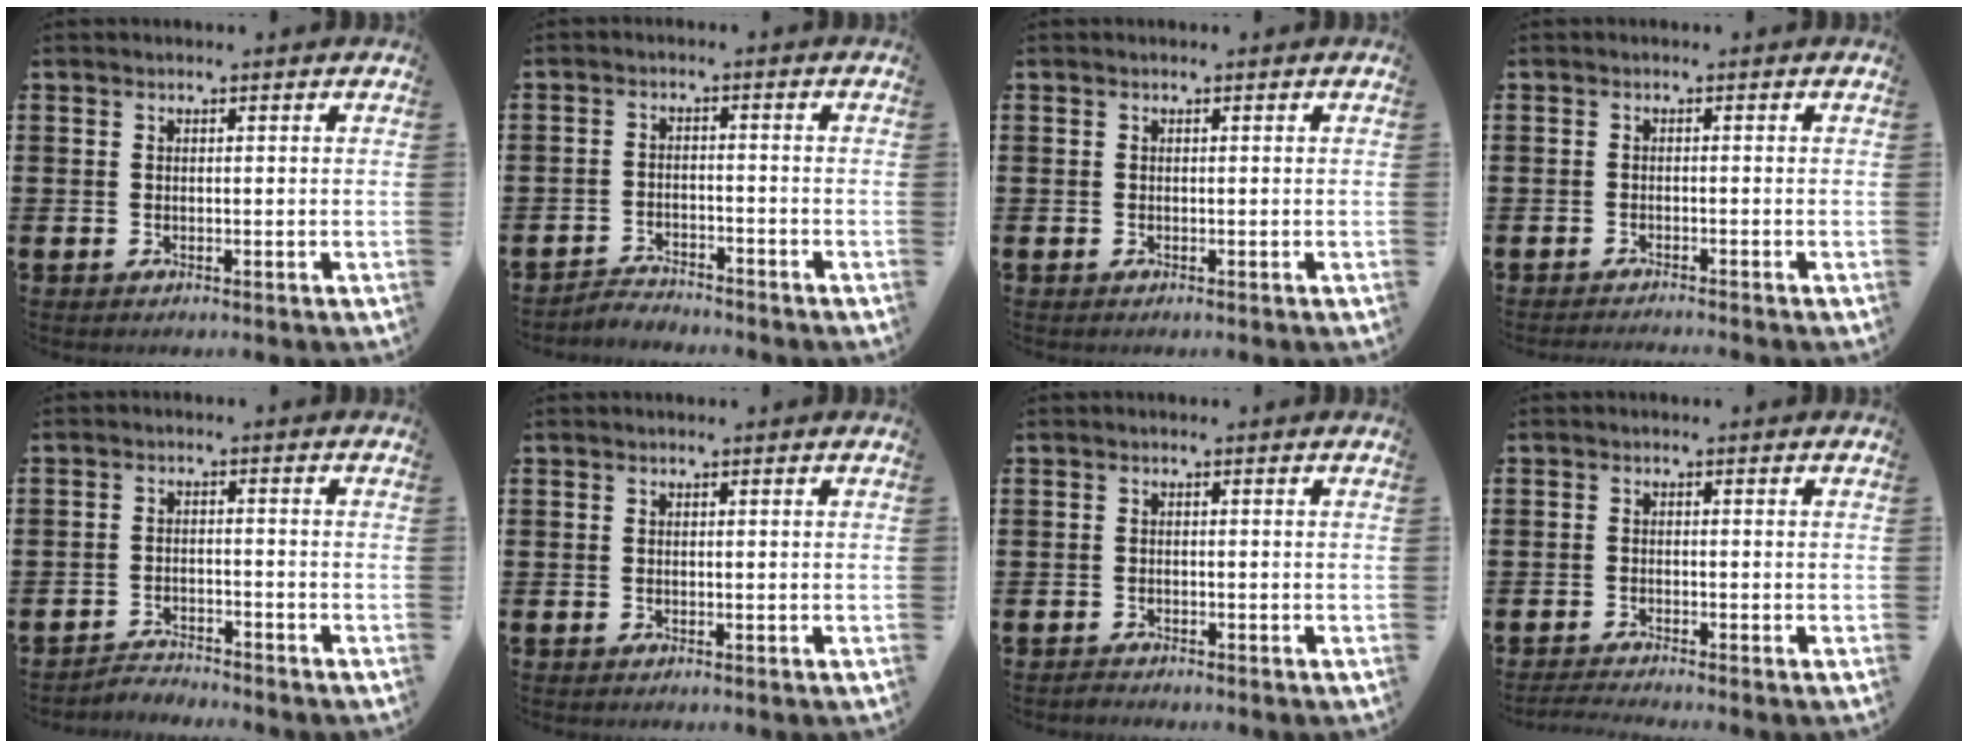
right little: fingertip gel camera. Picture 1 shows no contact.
{"total": 2.5, "force": [-2.5, 0.2, -0.2], "torque": [-0.003, 0.003, -0.054]}
{"total": 0.0}
{"total": 0.9, "force": [-0.8, -0.2, 0.1], "torque": [-0.001, -0.002, -0.017]}
{"total": 2.4, "force": [-2.4, 0.0, -0.3], "torque": [-0.003, 0.003, -0.054]}
{"total": 0.0}
{"total": 0.7, "force": [-0.7, 0.1, -0.2], "torque": [0.001, -0.004, -0.015]}
{"total": 0.9, "force": [-0.9, -0.1, 0.3], "torque": [-0.005, -0.001, -0.017]}